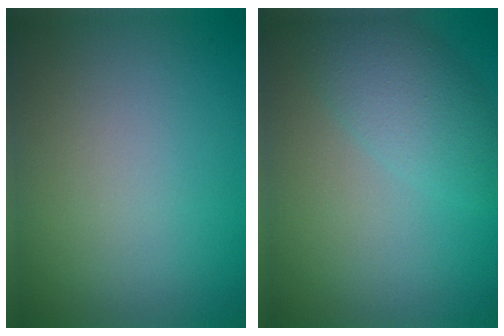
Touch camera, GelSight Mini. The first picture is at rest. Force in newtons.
{"total": 3.9, "press": 3.9, "slide": 0.2}